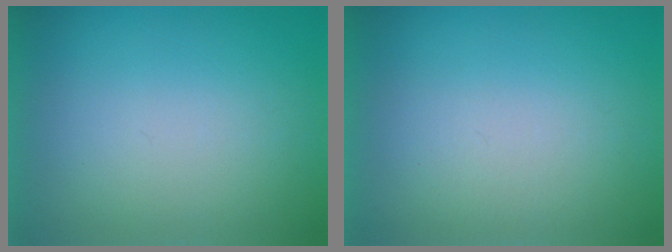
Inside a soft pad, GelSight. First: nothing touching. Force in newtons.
{"total": 1.2}